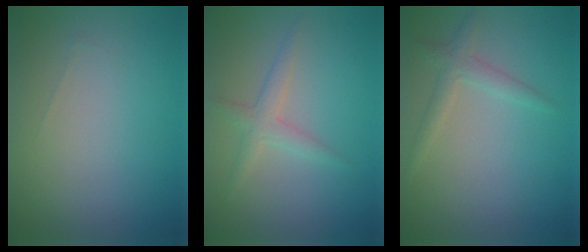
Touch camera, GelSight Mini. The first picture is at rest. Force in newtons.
{"total": 2.0, "press": 2.0, "slide": 0.1}
{"total": 1.7, "press": 1.7, "slide": 0.0}